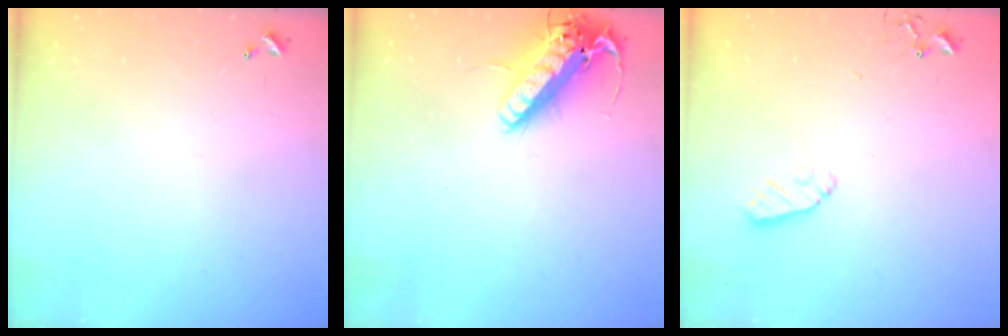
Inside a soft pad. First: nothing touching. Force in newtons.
{"total": 16.2, "press": 15.9, "slide": 3.2}
{"total": 5.0, "press": 5.0, "slide": 0.5}